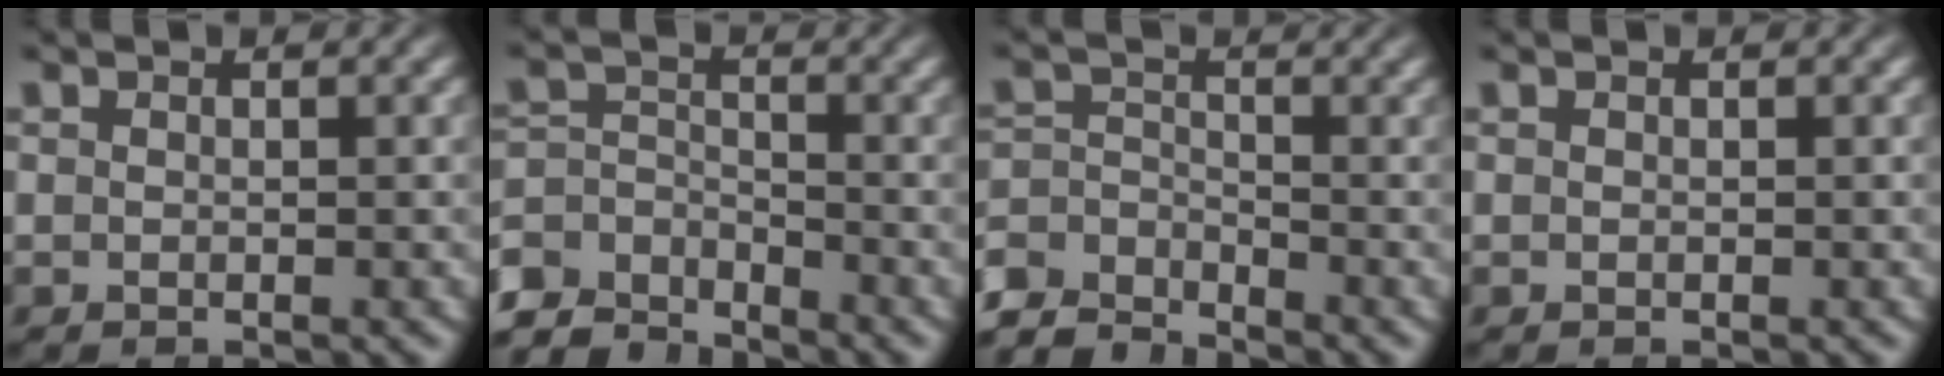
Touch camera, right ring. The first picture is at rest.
{"total": 5.8, "force": [-4.1, 3.5, 2.3], "torque": [-0.062, -0.039, -0.056]}
{"total": 4.8, "force": [-3.6, 2.7, 1.6], "torque": [-0.041, -0.030, -0.057]}
{"total": 0.0}